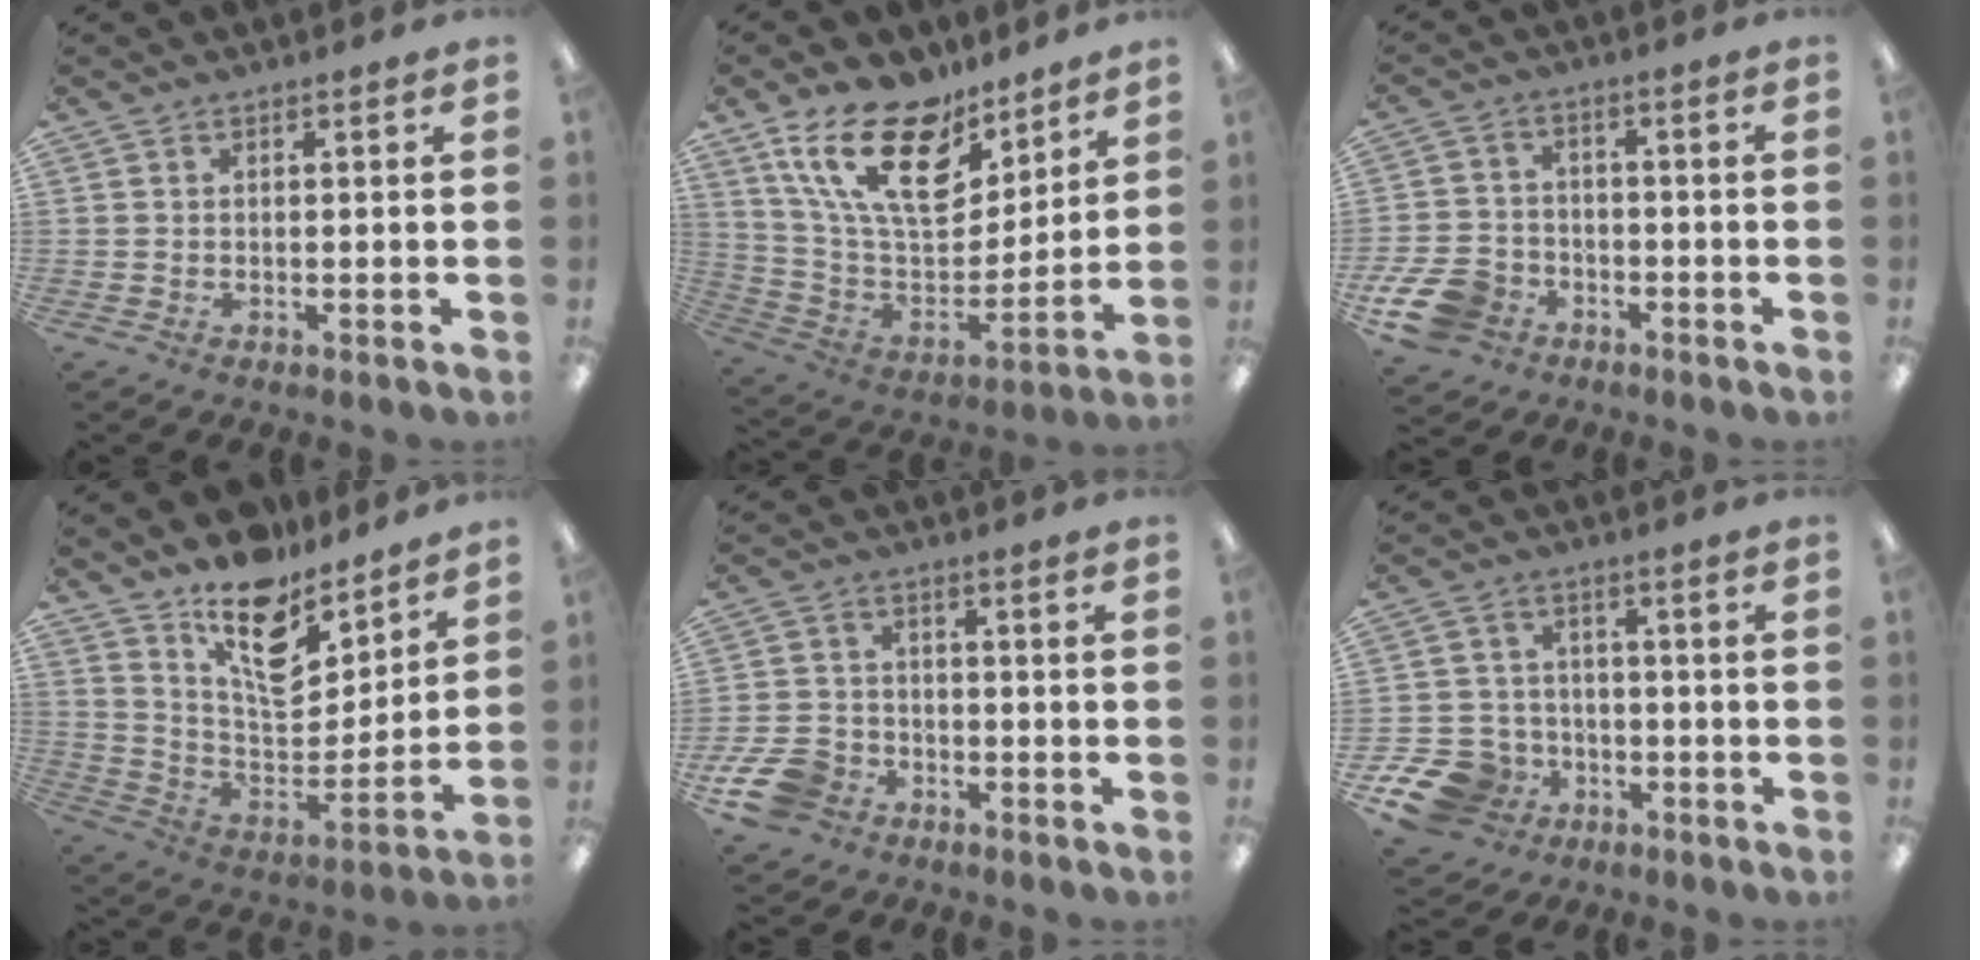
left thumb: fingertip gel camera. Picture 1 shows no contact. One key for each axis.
{"total": 21.3, "fx": 13.4, "fy": 10.6, "fz": 12.7, "tx": -0.244, "ty": -0.067, "tz": 0.242}
{"total": 10.4, "fx": -5.7, "fy": 7.3, "fz": 4.8, "tx": -0.107, "ty": 0.038, "tz": -0.103}
{"total": 15.5, "fx": 11.3, "fy": 7.5, "fz": 7.4, "tx": -0.119, "ty": -0.089, "tz": 0.204}
{"total": 9.3, "fx": -5.5, "fy": 6.3, "fz": 4.1, "tx": -0.096, "ty": 0.033, "tz": -0.102}
{"total": 11.9, "fx": -5.8, "fy": 9.3, "fz": 4.5, "tx": -0.107, "ty": 0.039, "tz": -0.098}